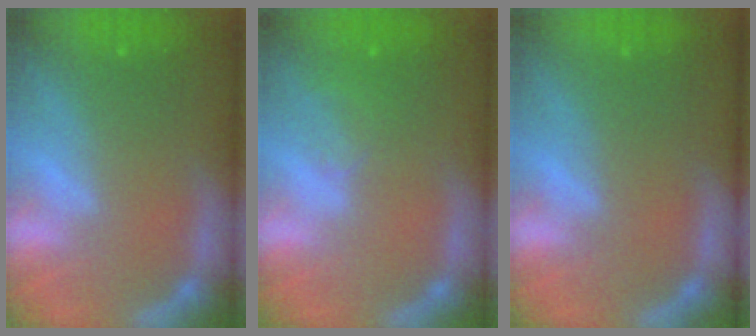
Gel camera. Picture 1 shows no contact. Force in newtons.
{"total": 2.0}
{"total": 0.0}